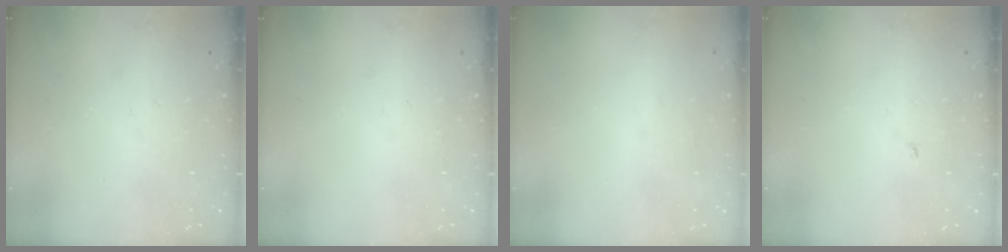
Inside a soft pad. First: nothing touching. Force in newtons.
{"total": 0.0}
{"total": 0.9, "press": 0.9, "slide": 0.1}
{"total": 1.9, "press": 1.9, "slide": 0.2}